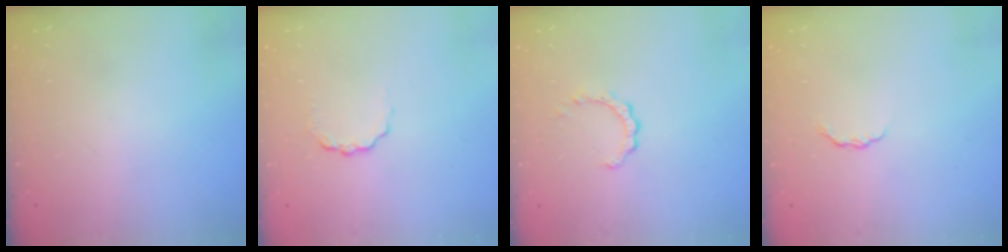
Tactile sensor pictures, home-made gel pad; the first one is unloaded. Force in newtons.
{"total": 2.7, "press": 2.7, "slide": 0.3}
{"total": 2.3, "press": 2.3, "slide": 0.3}
{"total": 3.3, "press": 3.3, "slide": 0.5}